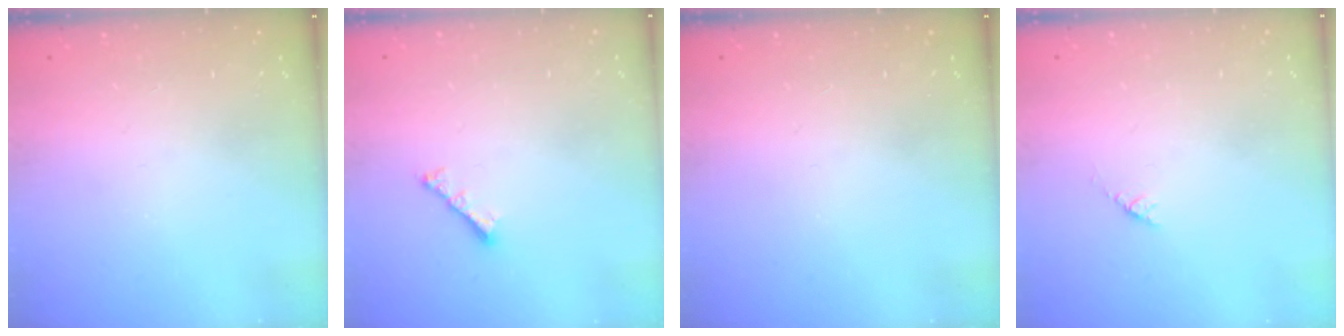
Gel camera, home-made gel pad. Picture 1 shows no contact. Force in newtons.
{"total": 2.8, "press": 2.7, "slide": 0.6}
{"total": 0.0}
{"total": 2.7, "press": 2.6, "slide": 0.4}